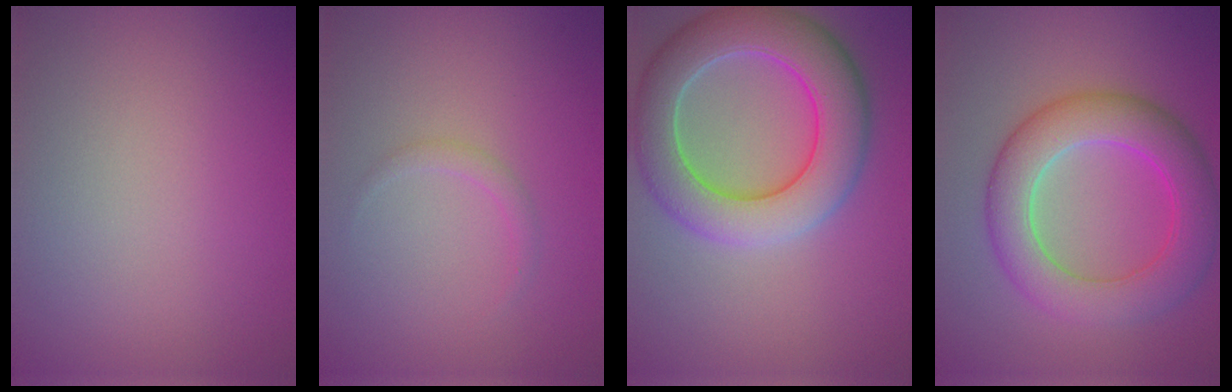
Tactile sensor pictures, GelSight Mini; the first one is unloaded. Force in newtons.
{"total": 0.9, "press": 0.9, "slide": 0.1}
{"total": 8.7, "press": 8.6, "slide": 0.6}
{"total": 7.2, "press": 7.2, "slide": 0.1}